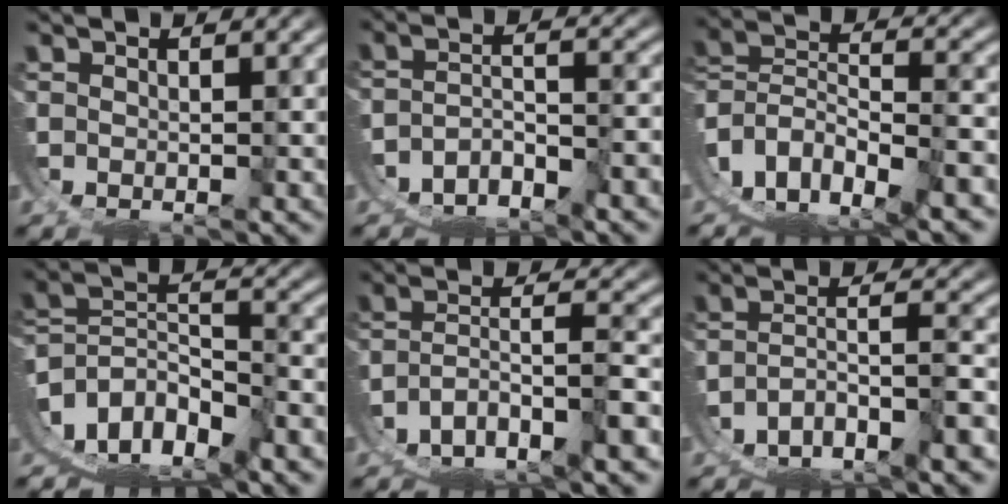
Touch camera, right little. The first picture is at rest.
{"total": 7.3, "force": [-5.0, 5.1, 1.7], "torque": [-0.046, -0.023, -0.082]}
{"total": 15.8, "force": [-4.8, 13.4, 6.9], "torque": [-0.203, -0.073, -0.072]}
{"total": 15.5, "force": [-6.1, 12.7, 6.4], "torque": [-0.162, -0.060, -0.097]}
{"total": 10.6, "force": [-6.5, 7.1, 4.4], "torque": [-0.093, -0.035, -0.095]}
{"total": 10.0, "force": [-6.6, 6.7, 3.4], "torque": [-0.075, -0.030, -0.103]}